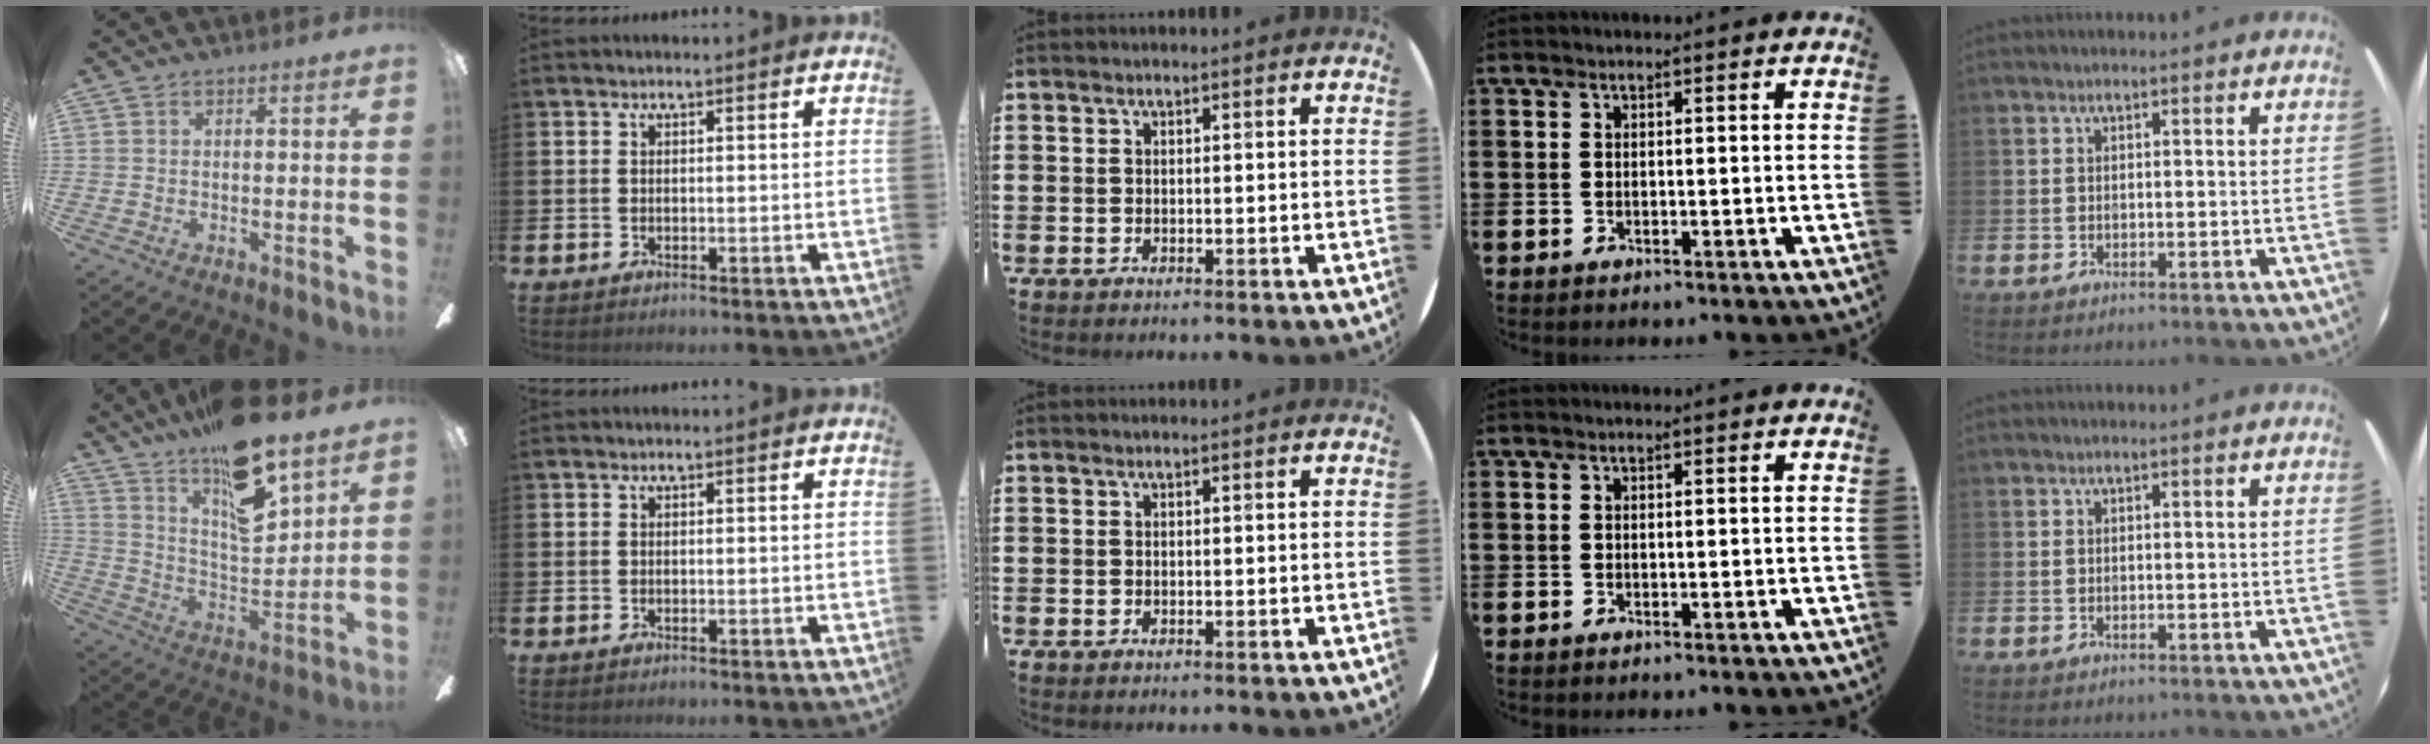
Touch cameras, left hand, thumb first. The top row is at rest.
{"thumb": {"total": 17.7, "force": [13.8, 4.3, 10.2], "torque": [-0.177, -0.097, 0.235]}}